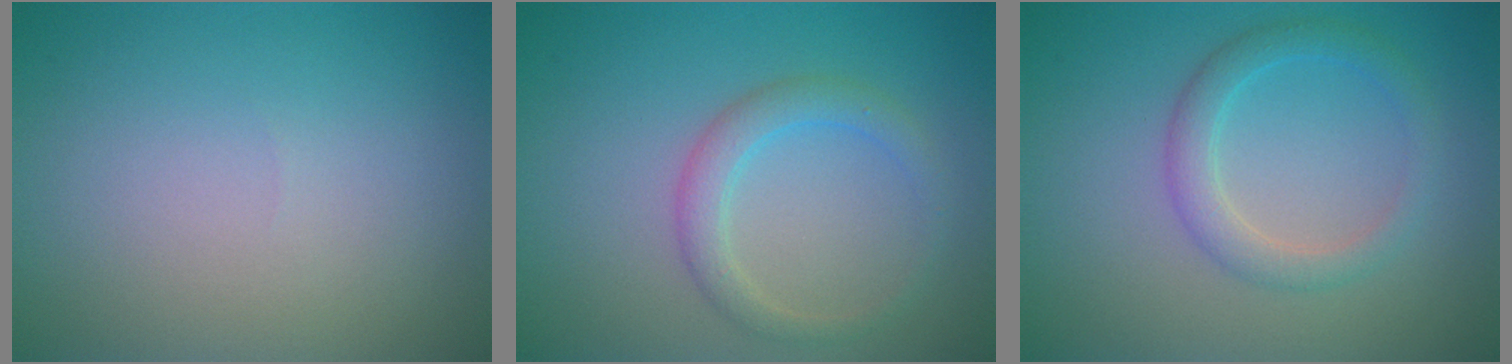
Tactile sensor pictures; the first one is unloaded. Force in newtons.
{"total": 2.5, "press": 2.5, "slide": 0.0}
{"total": 2.6, "press": 2.6, "slide": 0.1}